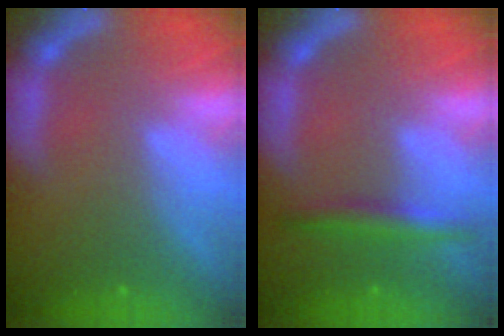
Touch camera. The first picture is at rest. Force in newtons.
{"total": 3.0}